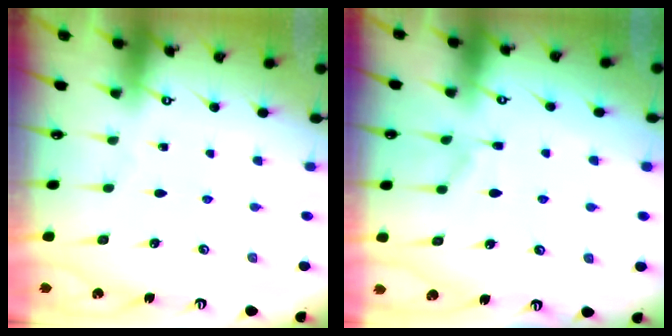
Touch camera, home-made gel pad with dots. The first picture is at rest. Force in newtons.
{"total": 6.3, "press": 6.3, "slide": 0.5}